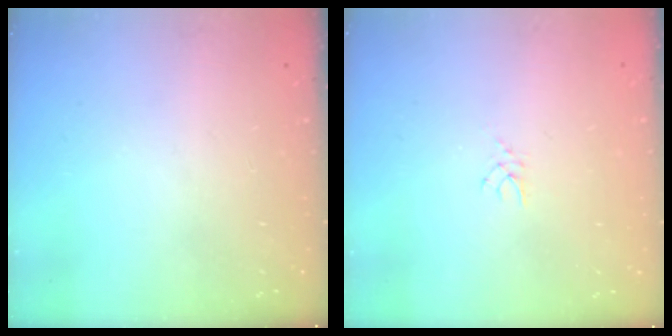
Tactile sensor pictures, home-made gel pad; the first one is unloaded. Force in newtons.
{"total": 2.1, "press": 2.1, "slide": 0.3}